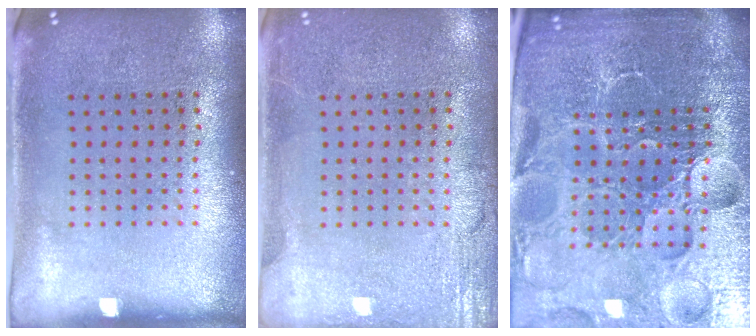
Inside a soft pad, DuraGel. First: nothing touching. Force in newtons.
{"total": 2.7, "press": 2.7, "slide": 0.3}
{"total": 6.7, "press": 5.9, "slide": 3.2}